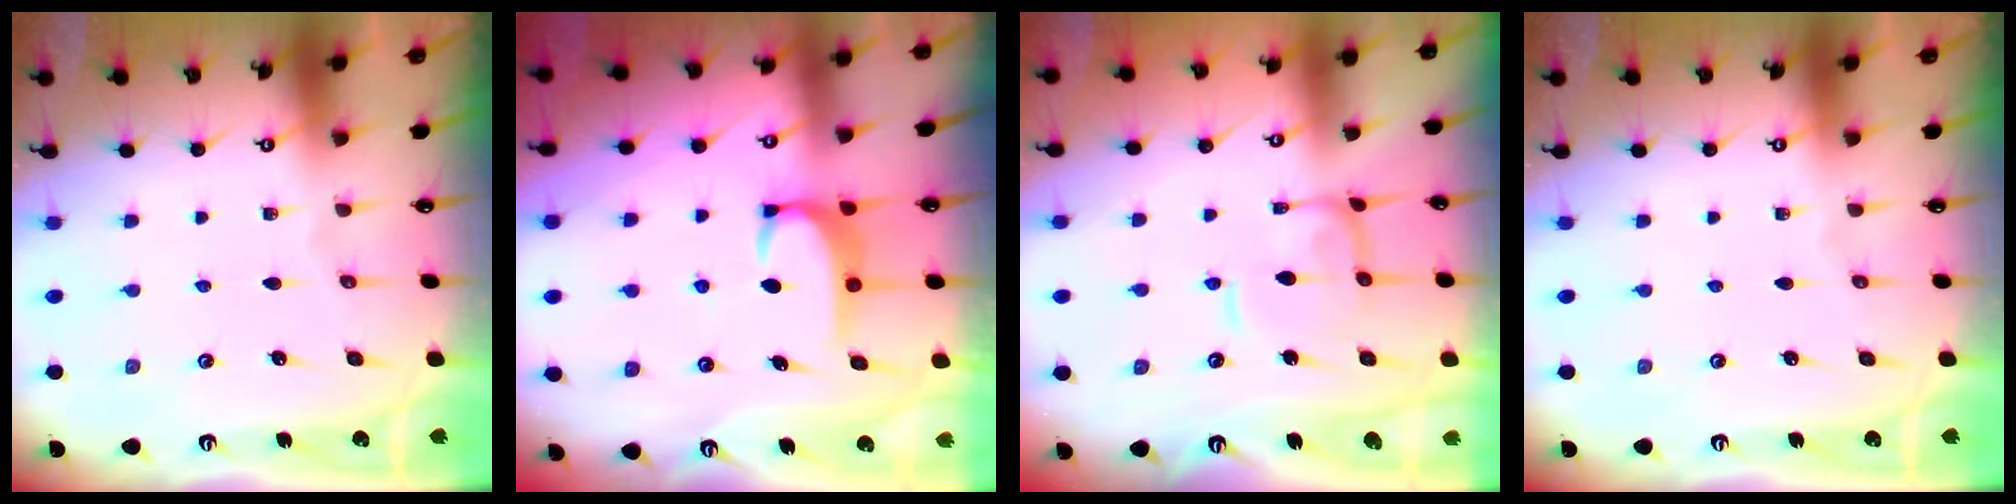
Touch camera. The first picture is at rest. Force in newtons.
{"total": 2.7, "press": 2.7, "slide": 0.5}
{"total": 1.7, "press": 1.7, "slide": 0.4}
{"total": 0.0}